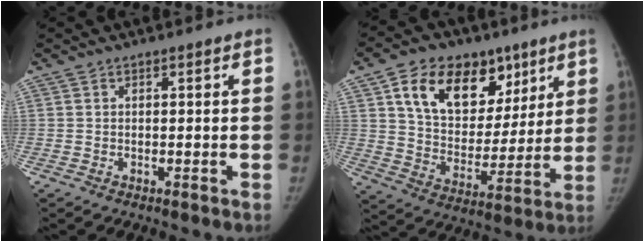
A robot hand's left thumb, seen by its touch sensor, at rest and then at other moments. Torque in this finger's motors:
{"motor_torque": [1.20, 1.21, 1.22, -0.65, 0.31]}